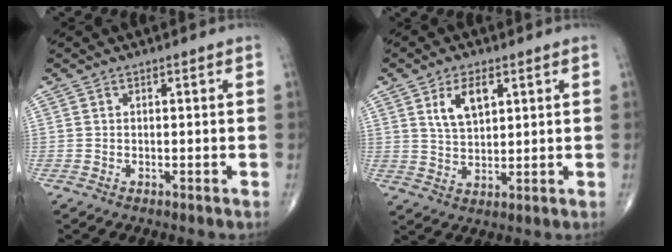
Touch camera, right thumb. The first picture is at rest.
{"total": 6.8, "force": [2.9, 3.5, 5.0], "torque": [-0.083, -0.014, 0.059]}